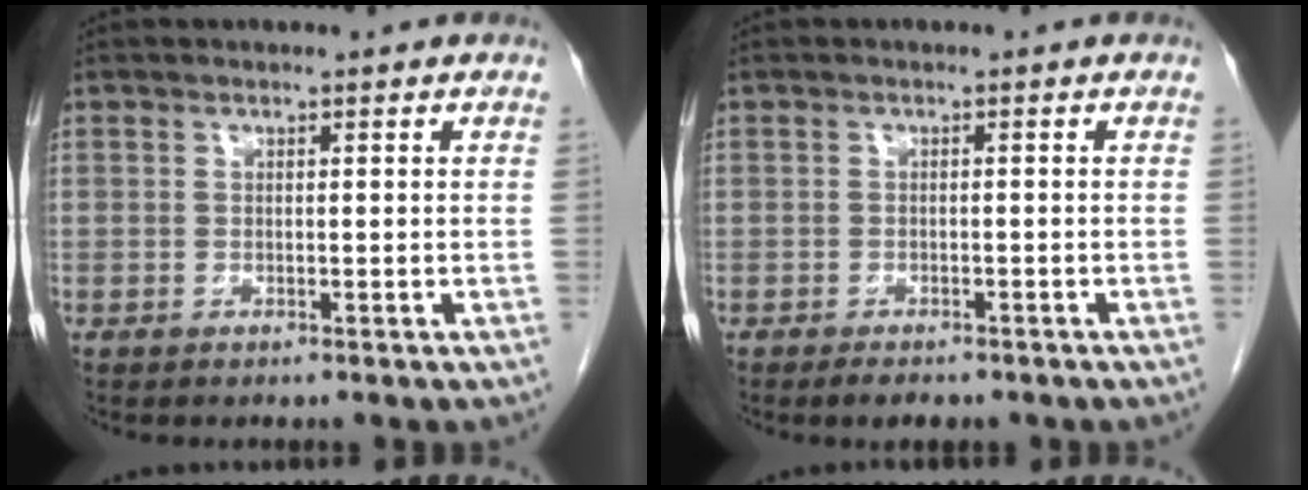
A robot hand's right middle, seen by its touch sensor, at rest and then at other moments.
{"total": 3.3, "force": [-2.6, 1.2, 1.7], "torque": [-0.022, -0.004, -0.028]}